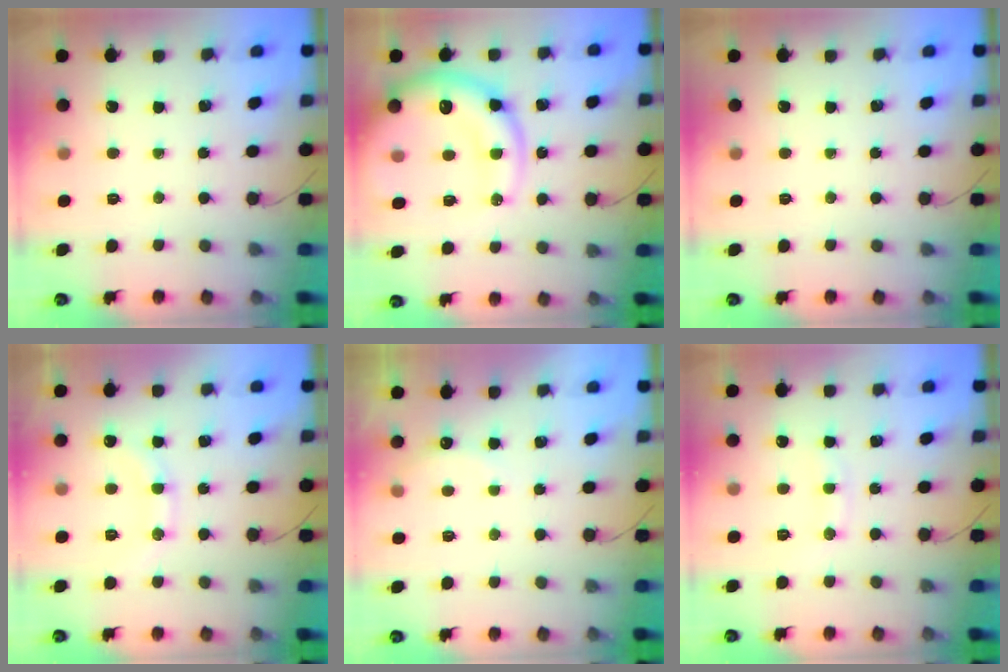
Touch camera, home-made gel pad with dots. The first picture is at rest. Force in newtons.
{"total": 19.4, "press": 18.9, "slide": 4.4}
{"total": 0.0}
{"total": 12.6, "press": 12.6, "slide": 1.0}
{"total": 5.4, "press": 5.3, "slide": 1.0}
{"total": 7.3, "press": 7.2, "slide": 1.1}